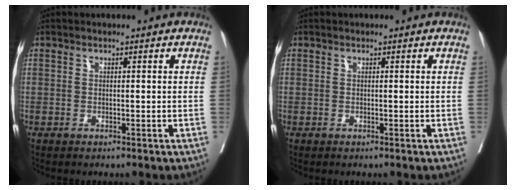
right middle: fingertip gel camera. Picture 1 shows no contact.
{"total": 0.0}